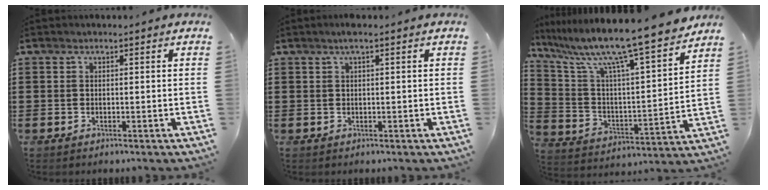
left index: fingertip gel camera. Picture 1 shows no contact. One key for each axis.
{"total": 1.3, "fx": 0.6, "fy": 0.1, "fz": 1.2, "tx": -0.023, "ty": 0.002, "tz": 0.010}
{"total": 11.6, "fx": 9.8, "fy": -0.4, "fz": 6.2, "tx": -0.158, "ty": -0.074, "tz": 0.157}